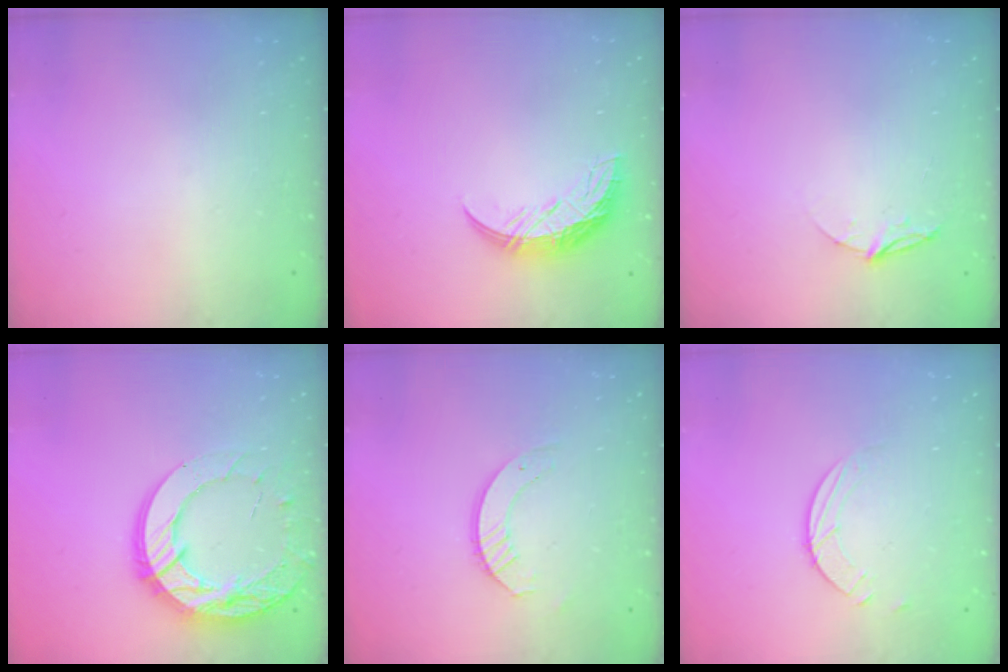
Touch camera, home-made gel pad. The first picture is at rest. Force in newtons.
{"total": 10.7, "press": 10.7, "slide": 0.4}
{"total": 4.4, "press": 4.4, "slide": 0.4}
{"total": 18.0, "press": 17.9, "slide": 1.6}
{"total": 5.4, "press": 5.4, "slide": 0.5}
{"total": 2.6, "press": 2.6, "slide": 0.3}